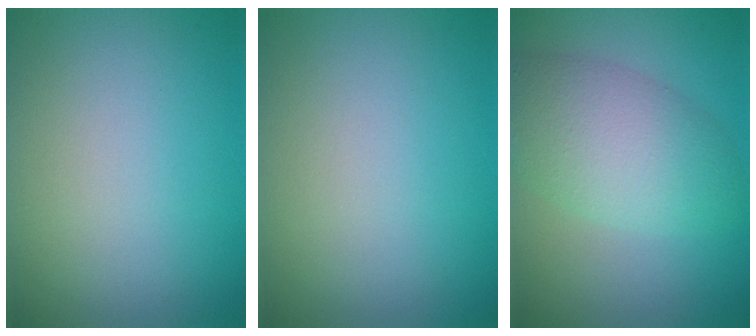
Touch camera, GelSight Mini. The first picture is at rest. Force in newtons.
{"total": 0.0}
{"total": 6.0, "press": 6.0, "slide": 0.1}